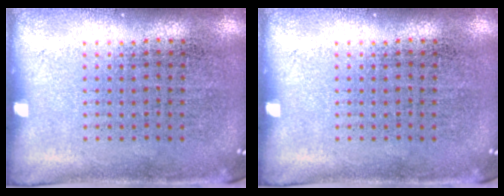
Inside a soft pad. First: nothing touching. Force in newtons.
{"total": 0.0}